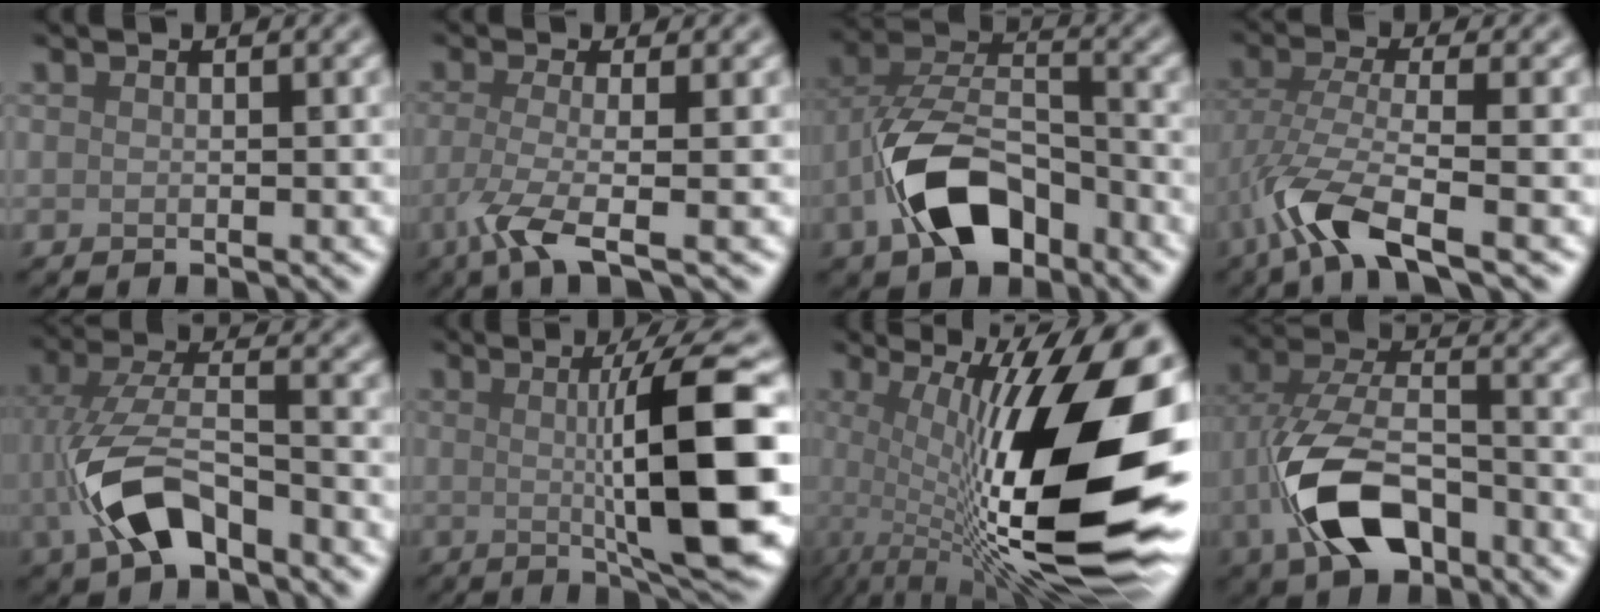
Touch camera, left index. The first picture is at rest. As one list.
[{"total": 4.0, "force": [-1.7, 0.8, 3.5], "torque": [-0.069, -0.012, -0.044]}, {"total": 8.7, "force": [-3.9, 5.0, 5.9], "torque": [-0.121, 0.004, -0.079]}, {"total": 5.7, "force": [-3.1, 1.6, 4.6], "torque": [-0.101, -0.008, -0.070]}, {"total": 6.5, "force": [-2.5, 3.2, 5.1], "torque": [-0.114, -0.001, -0.053]}, {"total": 11.2, "force": [0.1, 1.8, 11.1], "torque": [-0.142, -0.004, 0.005]}, {"total": 16.9, "force": [0.4, 5.1, 16.1], "torque": [-0.237, 0.003, 0.006]}, {"total": 8.7, "force": [-3.4, 4.9, 6.3], "torque": [-0.141, -0.002, -0.069]}]